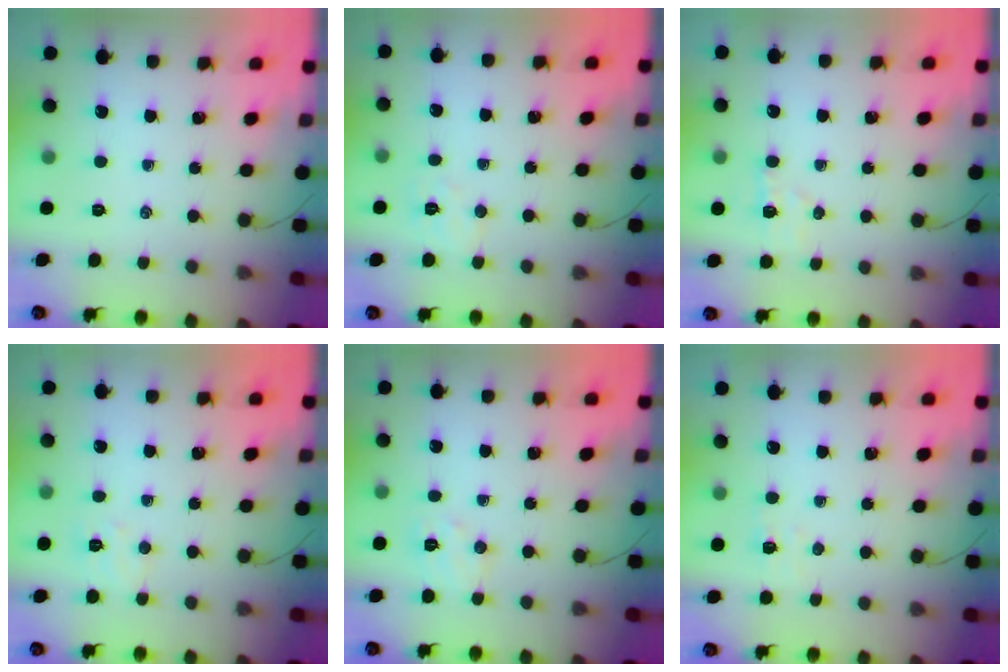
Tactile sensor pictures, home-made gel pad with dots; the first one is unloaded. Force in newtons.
{"total": 5.3, "press": 5.2, "slide": 1.1}
{"total": 5.2, "press": 5.1, "slide": 1.0}
{"total": 4.3, "press": 4.2, "slide": 0.9}
{"total": 6.0, "press": 5.9, "slide": 1.0}
{"total": 2.9, "press": 2.8, "slide": 0.8}